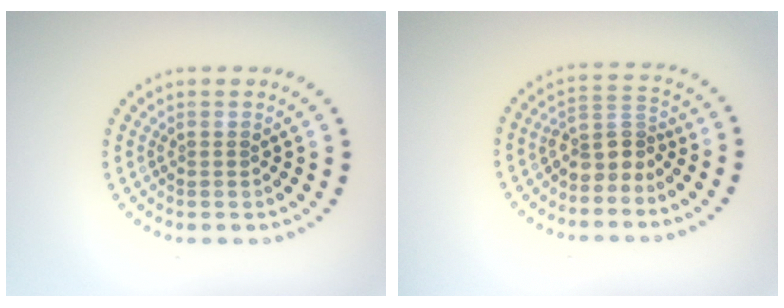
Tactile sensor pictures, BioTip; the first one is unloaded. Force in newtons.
{"total": 3.0, "press": 2.3, "slide": 1.8}